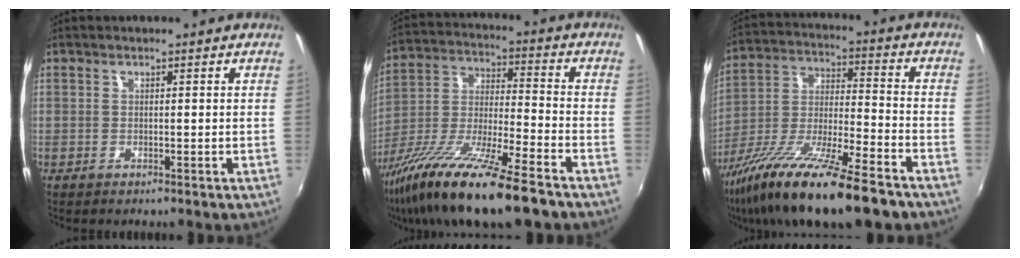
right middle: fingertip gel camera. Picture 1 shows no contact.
{"total": 20.5, "force": [-14.2, 2.7, 14.4], "torque": [-0.273, -0.039, -0.254]}
{"total": 21.8, "force": [-15.2, 3.7, 15.2], "torque": [-0.281, -0.041, -0.263]}